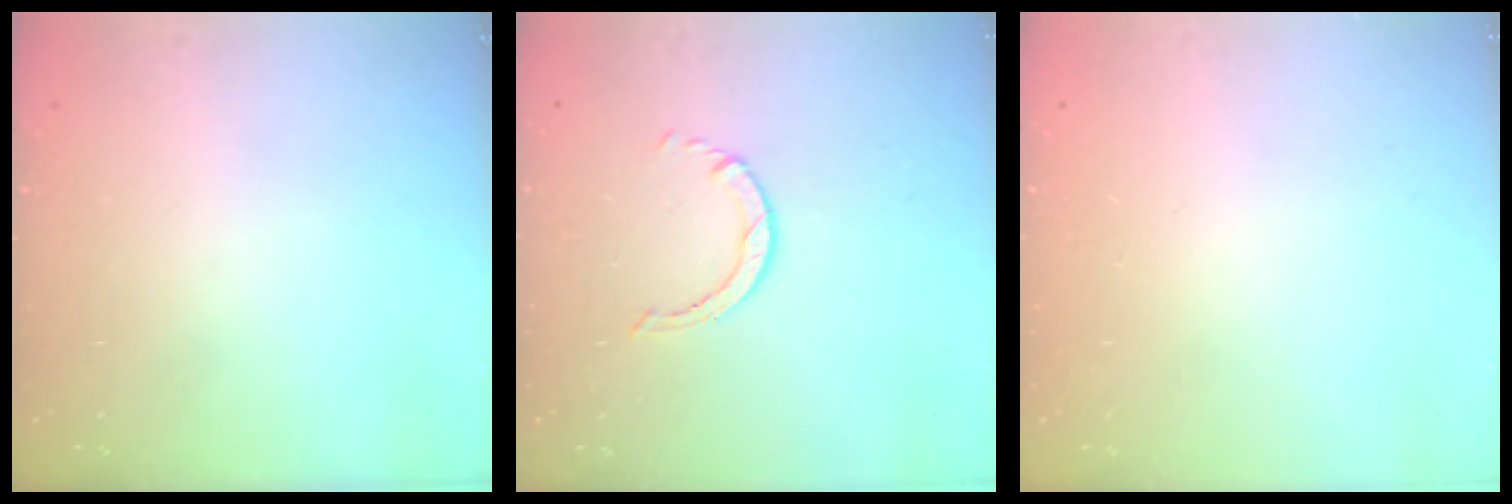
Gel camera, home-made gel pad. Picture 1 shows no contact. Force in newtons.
{"total": 0.6, "press": 0.6, "slide": 0.1}
{"total": 2.5, "press": 2.5, "slide": 0.2}